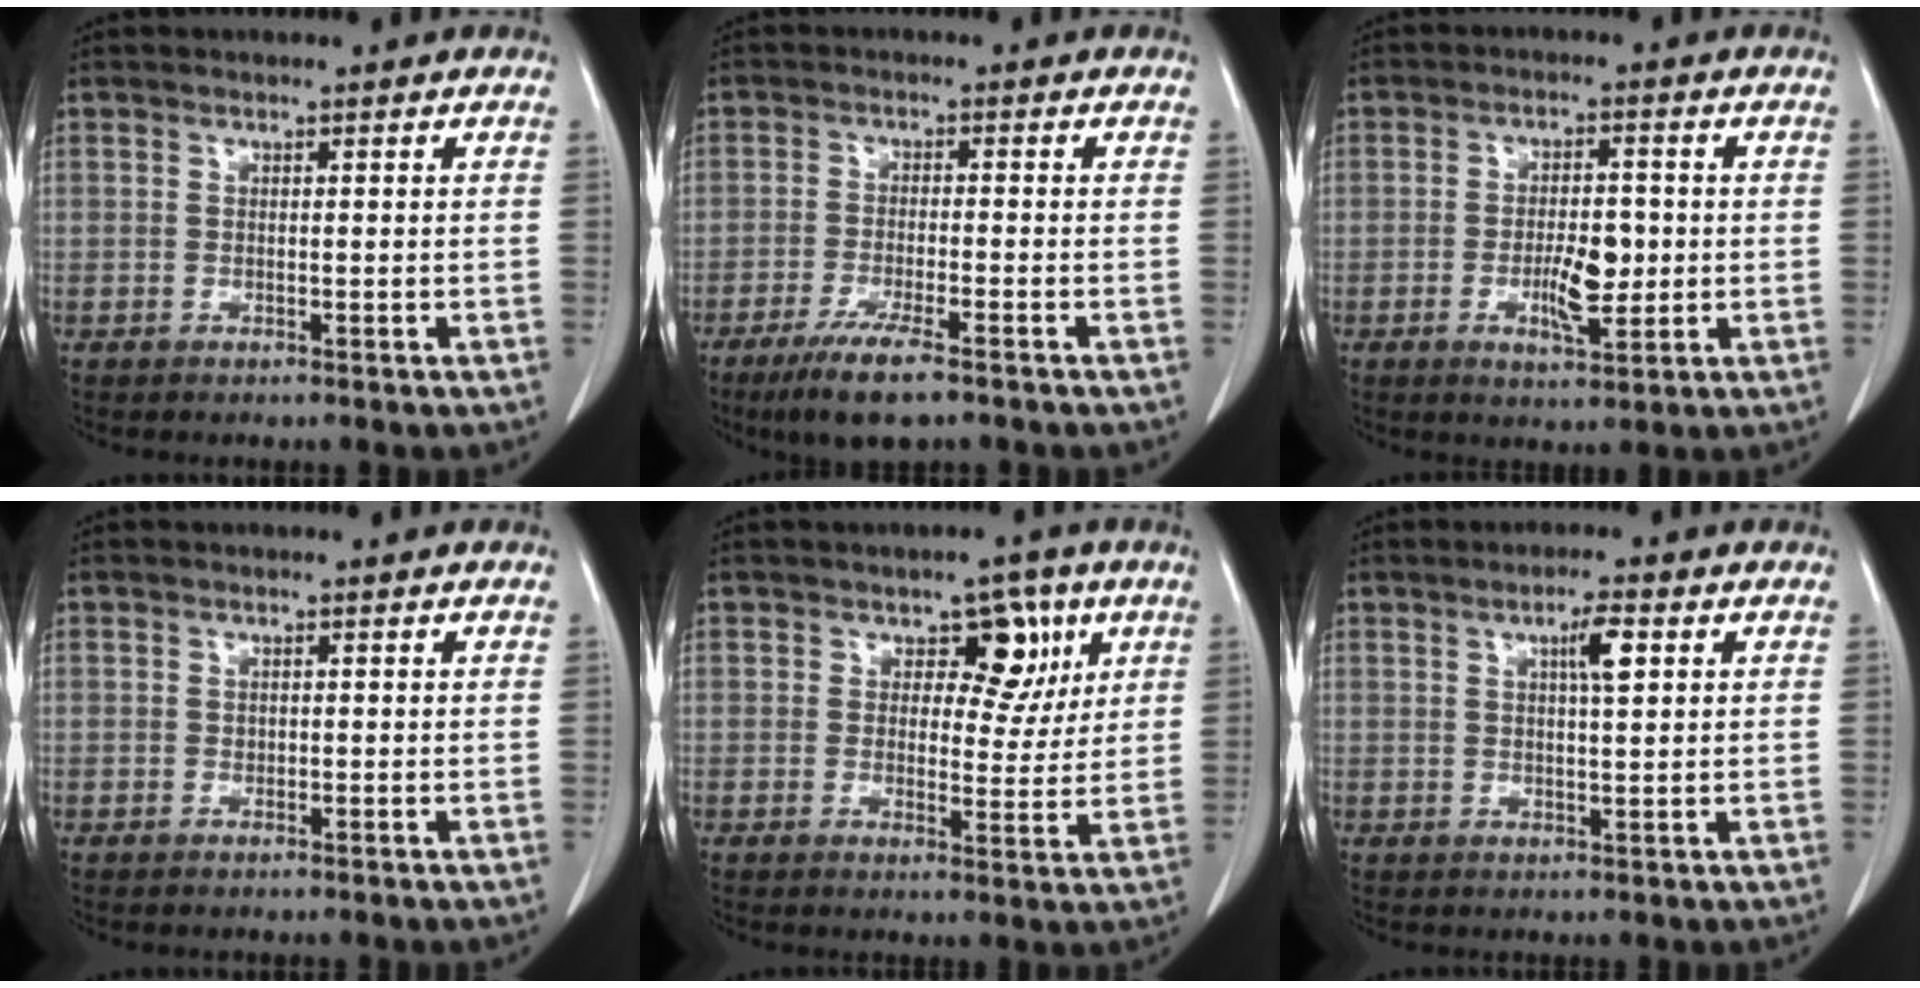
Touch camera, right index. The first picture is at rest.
{"total": 7.6, "force": [-5.2, 0.7, 5.5], "torque": [-0.101, -0.020, -0.086]}
{"total": 5.8, "force": [-0.9, 2.3, 5.2], "torque": [-0.086, -0.002, -0.009]}
{"total": 0.0}
{"total": 6.2, "force": [2.7, 3.8, 4.2], "torque": [-0.040, 0.008, 0.036]}
{"total": 3.9, "force": [1.5, 0.5, 3.6], "torque": [-0.061, 0.001, 0.024]}